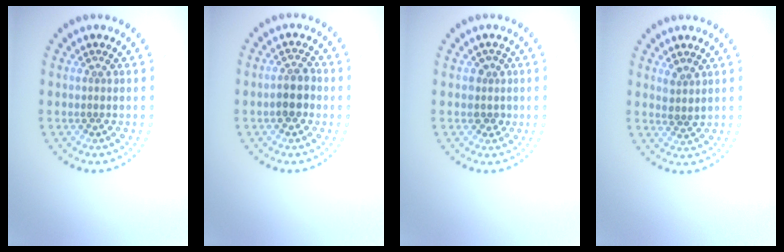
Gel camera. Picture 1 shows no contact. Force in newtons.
{"total": 2.4, "press": 2.3, "slide": 0.7}
{"total": 1.6, "press": 1.3, "slide": 0.8}
{"total": 1.5, "press": 1.3, "slide": 0.8}